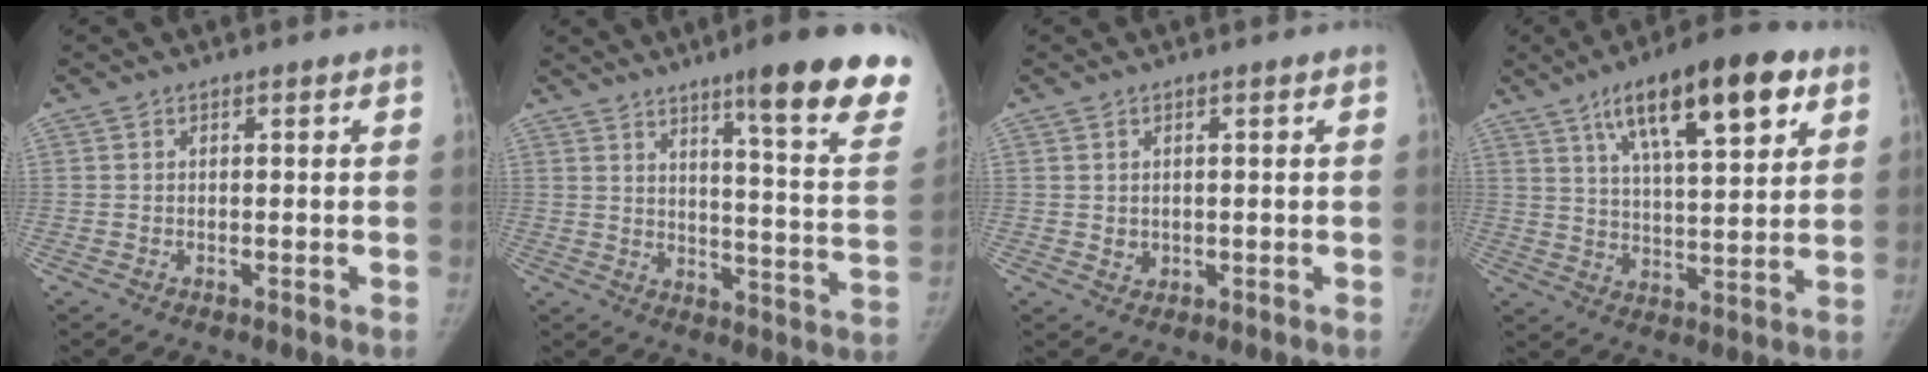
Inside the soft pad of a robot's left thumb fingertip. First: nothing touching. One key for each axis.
{"total": 21.5, "fx": 14.5, "fy": 2.7, "fz": 15.7, "tx": -0.182, "ty": -0.077, "tz": 0.189}
{"total": 1.5, "fx": 0.1, "fy": 1.4, "fz": 0.7, "tx": -0.006, "ty": -0.001, "tz": 0.007}
{"total": 19.0, "fx": 9.6, "fy": 6.3, "fz": 15.1, "tx": -0.209, "ty": -0.024, "tz": 0.153}